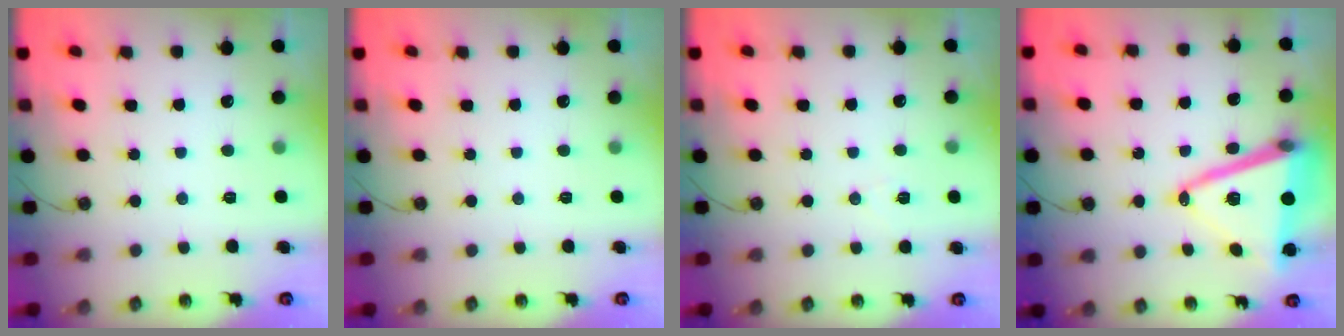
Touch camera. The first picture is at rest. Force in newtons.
{"total": 0.0}
{"total": 5.9, "press": 5.7, "slide": 1.5}
{"total": 17.2, "press": 16.8, "slide": 3.8}